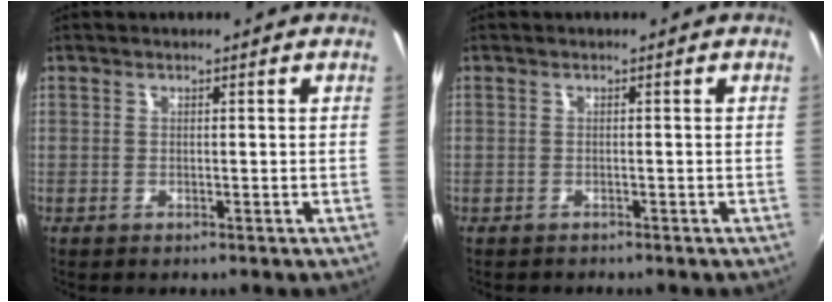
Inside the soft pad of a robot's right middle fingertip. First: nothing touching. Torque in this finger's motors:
{"motor_torque": [-0.12, -0.17, -0.05, 0.00]}